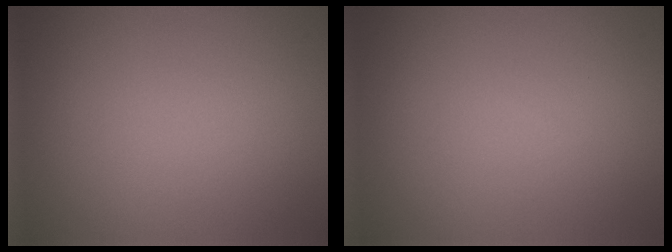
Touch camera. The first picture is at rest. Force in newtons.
{"total": 0.0}